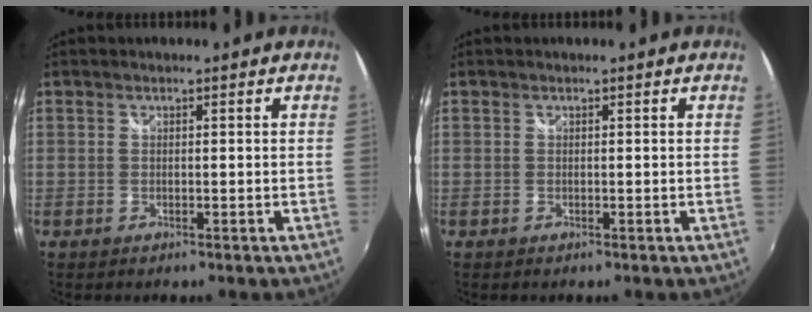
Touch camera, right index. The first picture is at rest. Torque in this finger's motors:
{"motor_torque": [-0.02, -0.02, 0.00, 0.00]}